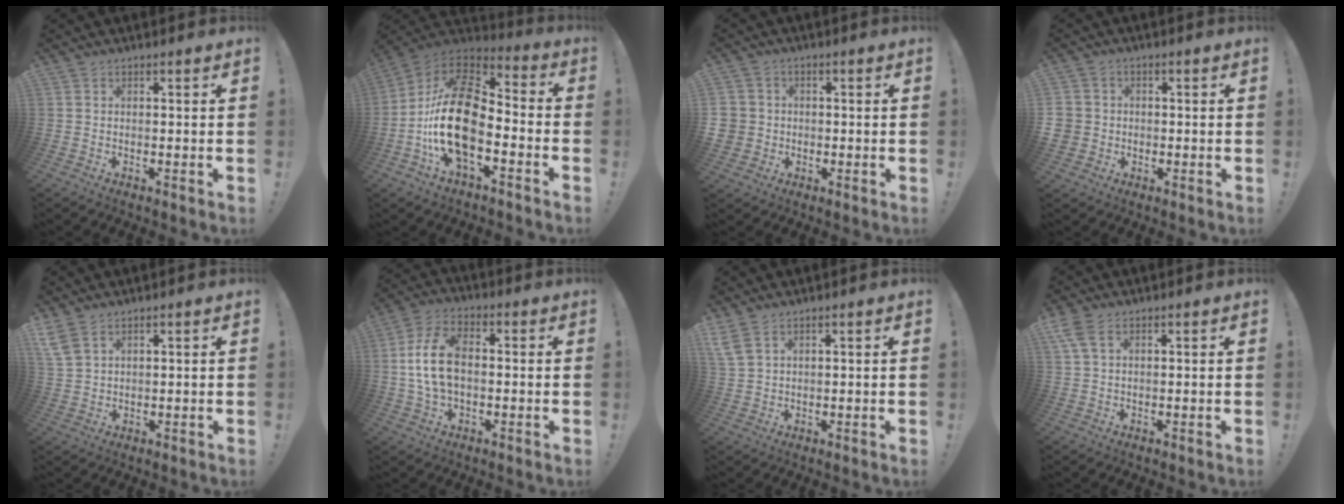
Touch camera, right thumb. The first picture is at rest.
{"total": 23.1, "force": [-5.4, 12.4, 18.7], "torque": [-0.381, 0.034, -0.087]}
{"total": 4.8, "force": [-0.4, 4.6, 1.3], "torque": [-0.042, 0.008, -0.006]}
{"total": 4.4, "force": [-0.6, 4.1, 1.4], "torque": [-0.034, 0.010, -0.008]}
{"total": 5.6, "force": [3.7, 2.6, 3.3], "torque": [-0.077, -0.011, 0.074]}
{"total": 12.5, "force": [0.2, 7.8, 9.8], "torque": [-0.185, 0.007, 0.005]}
{"total": 5.3, "force": [3.4, 2.3, 3.2], "torque": [-0.077, -0.010, 0.068]}
{"total": 4.8, "force": [2.4, 2.3, 3.5], "torque": [-0.072, 0.000, 0.049]}